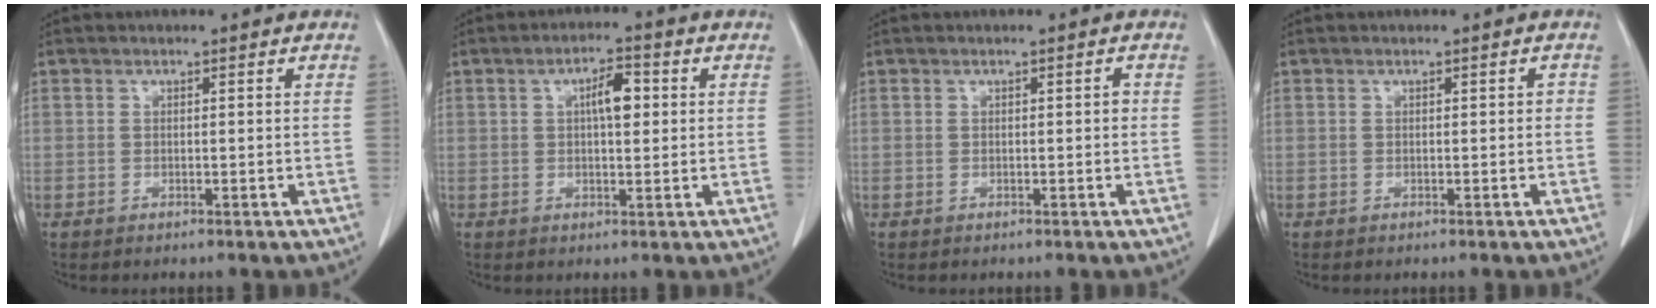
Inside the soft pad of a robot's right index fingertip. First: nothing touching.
{"total": 4.6, "force": [1.0, 1.5, 4.3], "torque": [-0.072, 0.010, 0.015]}
{"total": 0.7, "force": [0.0, 0.2, 0.6], "torque": [-0.007, 0.002, 0.000]}
{"total": 0.6, "force": [-0.1, 0.3, 0.5], "torque": [-0.003, 0.003, -0.002]}